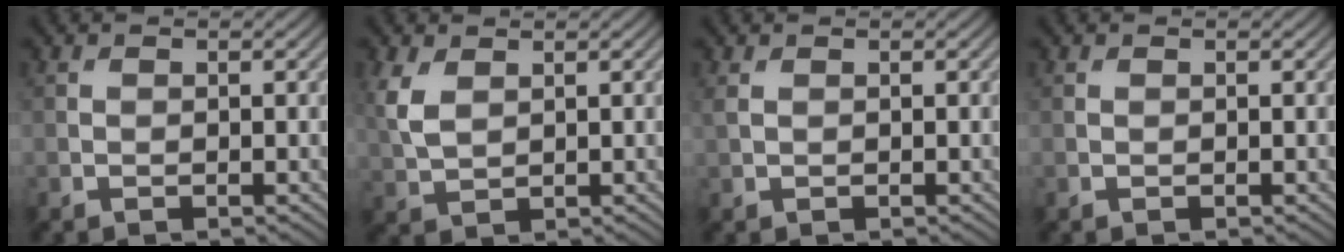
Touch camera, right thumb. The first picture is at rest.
{"total": 4.1, "force": [1.5, 2.4, 2.9], "torque": [-0.087, 0.002, 0.033]}
{"total": 1.1, "force": [0.5, 0.6, 0.8], "torque": [-0.028, 0.003, 0.010]}
{"total": 0.0}